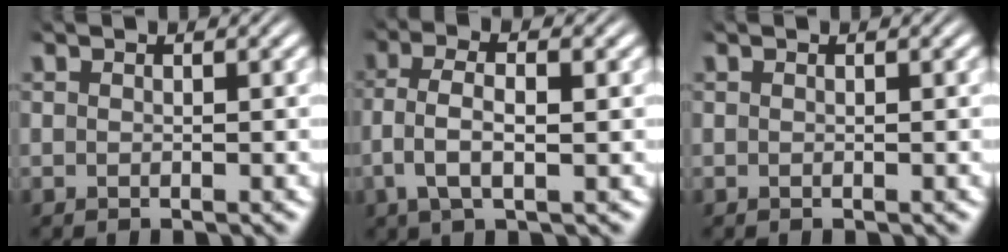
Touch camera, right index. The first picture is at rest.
{"total": 4.0, "force": [0.0, 1.7, 3.5], "torque": [-0.084, -0.003, 0.004]}
{"total": 0.0}